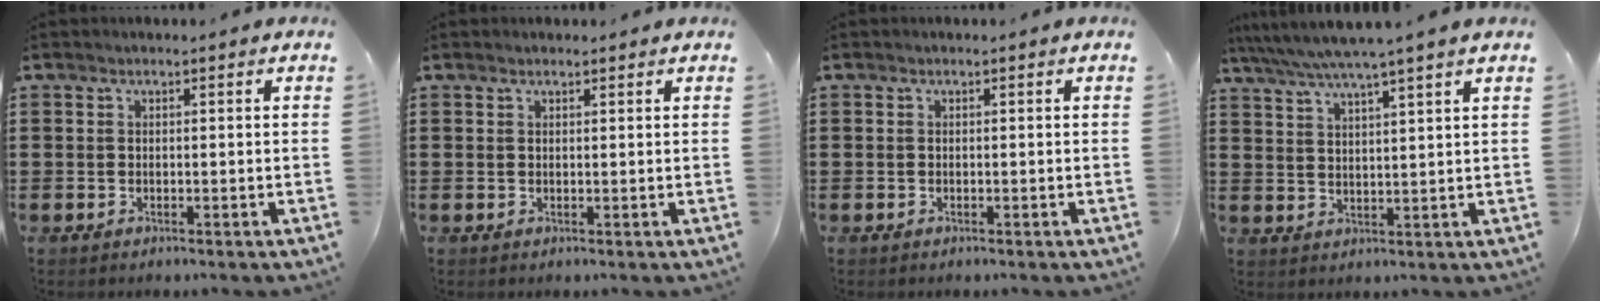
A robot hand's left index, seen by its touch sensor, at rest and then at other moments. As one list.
[{"total": 0.9, "force": [0.8, 0.2, 0.2], "torque": [-0.005, 0.001, 0.016]}, {"total": 0.0}, {"total": 4.8, "force": [4.2, -0.8, 2.3], "torque": [-0.058, -0.022, 0.069]}]